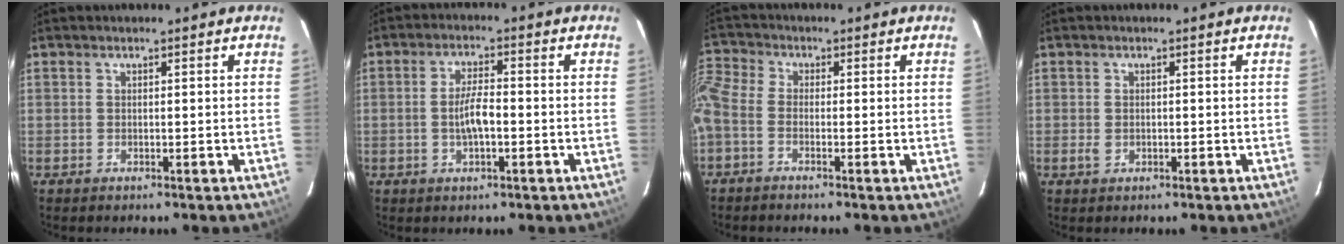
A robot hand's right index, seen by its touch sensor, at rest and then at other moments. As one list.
[{"total": 4.8, "force": [-1.0, 1.4, 4.5], "torque": [-0.085, 0.005, -0.015]}, {"total": 7.2, "force": [-2.6, 4.1, 5.2], "torque": [-0.132, 0.005, -0.069]}, {"total": 1.3, "force": [-0.3, 1.0, 0.7], "torque": [-0.011, 0.001, -0.003]}]